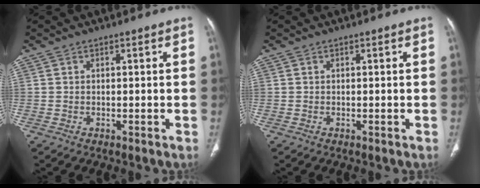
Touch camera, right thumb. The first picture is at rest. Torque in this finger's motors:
{"motor_torque": [1.10, 1.92, 0.56, 0.51, 0.15]}